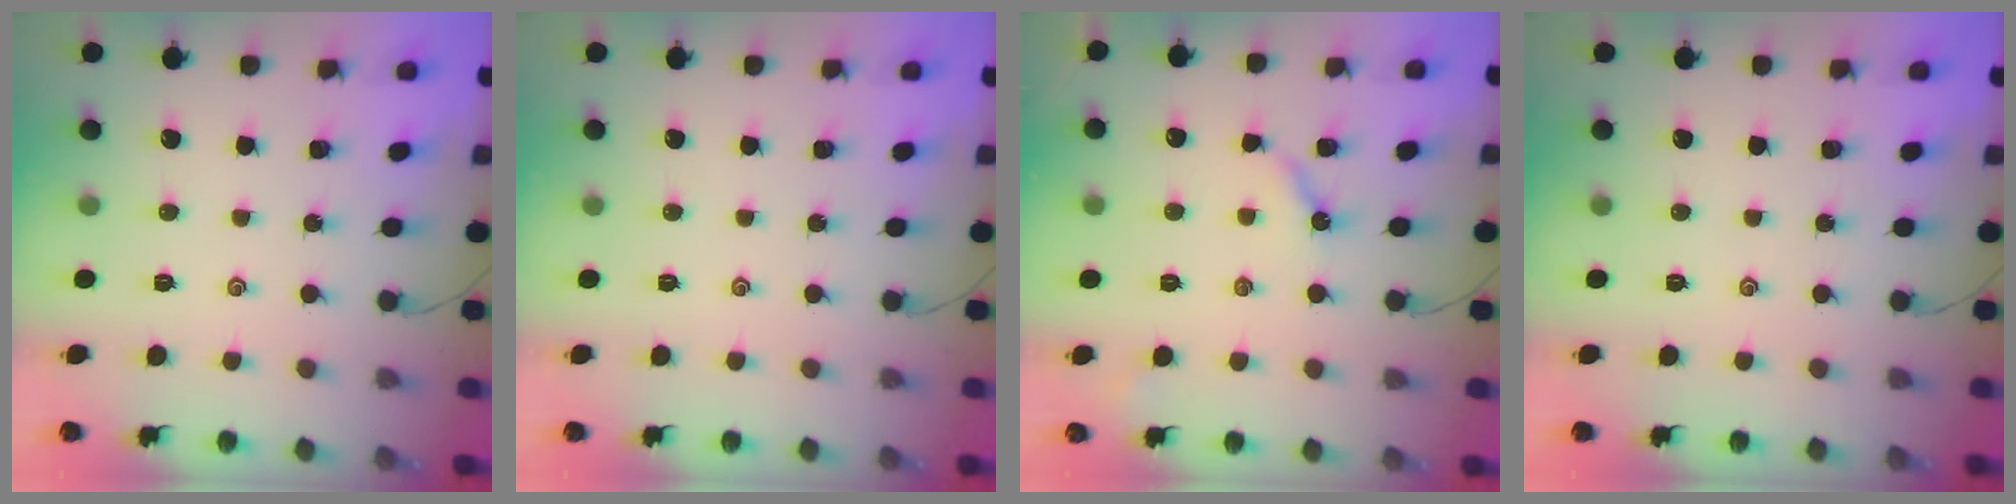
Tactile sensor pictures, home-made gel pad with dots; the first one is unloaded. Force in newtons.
{"total": 0.0}
{"total": 4.3, "press": 4.2, "slide": 0.8}
{"total": 0.0}